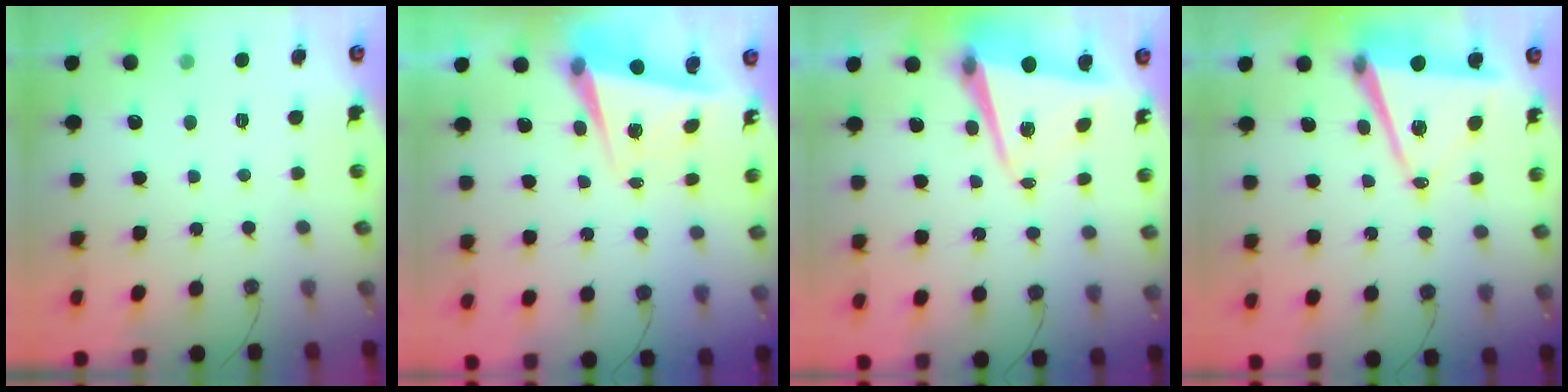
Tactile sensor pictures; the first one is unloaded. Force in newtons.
{"total": 5.2, "press": 5.2, "slide": 0.6}
{"total": 8.3, "press": 8.2, "slide": 1.3}
{"total": 10.3, "press": 9.4, "slide": 4.2}